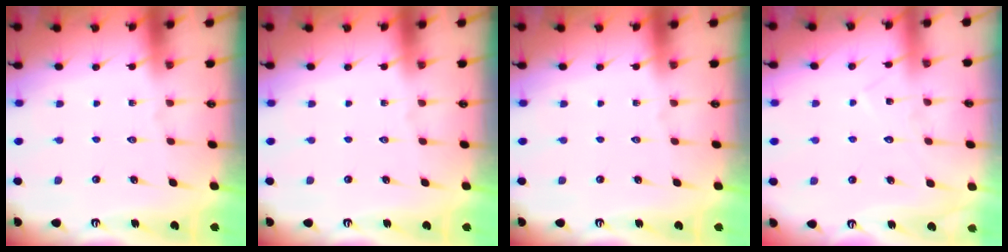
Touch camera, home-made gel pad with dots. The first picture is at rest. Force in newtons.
{"total": 0.0}
{"total": 0.0}
{"total": 7.5, "press": 7.4, "slide": 0.3}